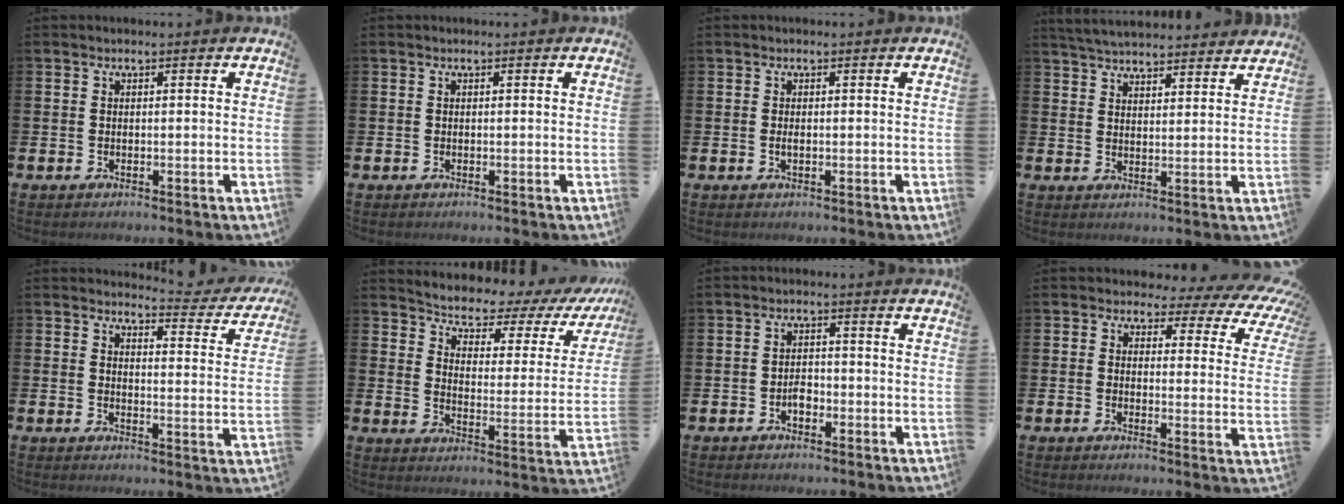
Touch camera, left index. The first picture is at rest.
{"total": 0.0}
{"total": 0.7, "force": [0.0, 0.2, 0.6], "torque": [-0.013, 0.001, -0.001]}
{"total": 4.8, "force": [4.7, 0.5, 0.4], "torque": [-0.017, -0.029, 0.084]}
{"total": 3.4, "force": [3.2, 0.9, 0.5], "torque": [0.000, -0.031, 0.047]}
{"total": 5.1, "force": [4.7, 1.5, 1.2], "torque": [-0.049, -0.044, 0.072]}
{"total": 1.9, "force": [-0.8, 1.2, 1.2], "torque": [-0.022, 0.004, -0.017]}
{"total": 3.0, "force": [1.8, 2.1, 1.1], "torque": [-0.020, -0.028, 0.018]}